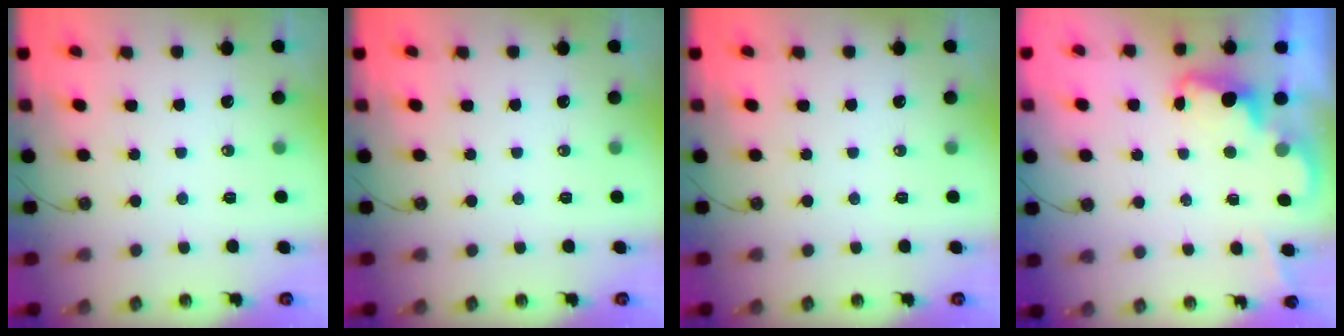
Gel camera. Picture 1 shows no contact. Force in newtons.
{"total": 0.0}
{"total": 0.0}
{"total": 2.3, "press": 2.2, "slide": 0.6}